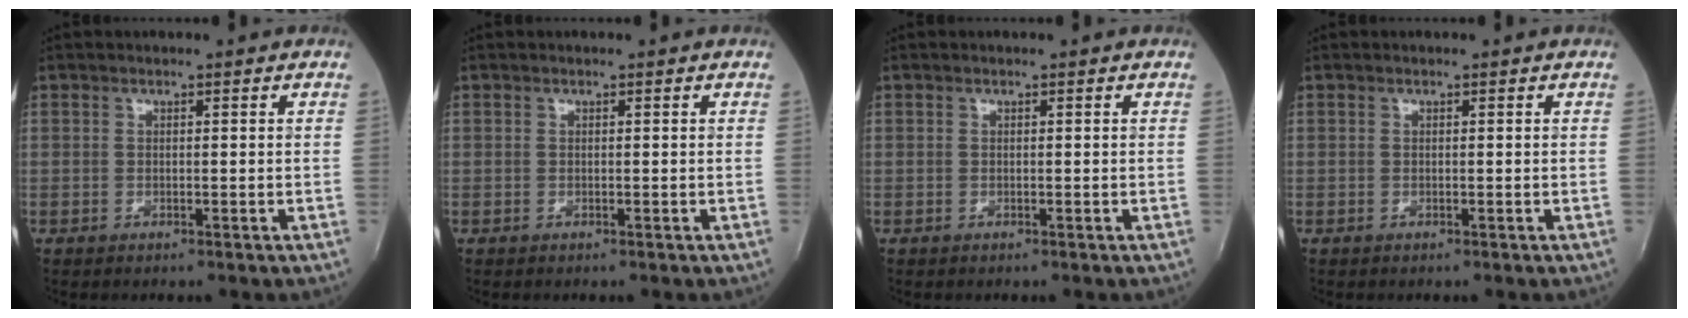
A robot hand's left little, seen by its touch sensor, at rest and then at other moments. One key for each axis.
{"total": 0.0}
{"total": 0.0}
{"total": 0.0}